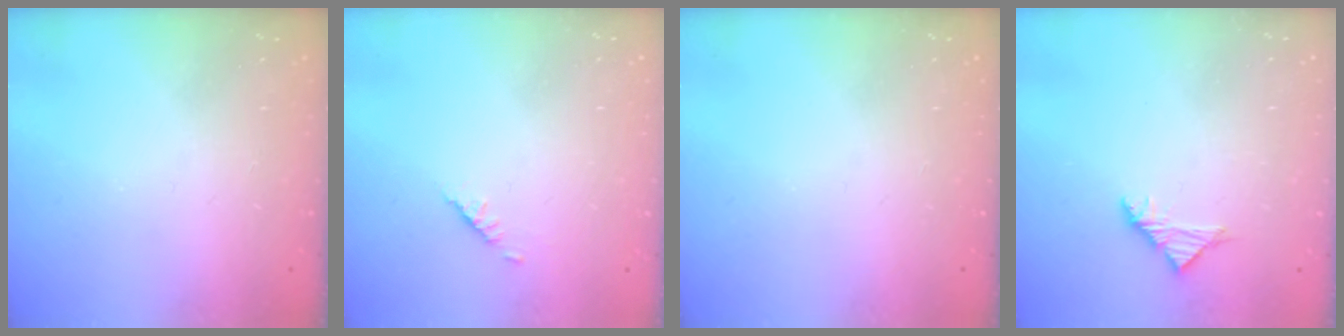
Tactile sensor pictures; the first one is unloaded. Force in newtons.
{"total": 1.9, "press": 1.8, "slide": 0.5}
{"total": 0.0}
{"total": 3.5, "press": 3.4, "slide": 0.9}